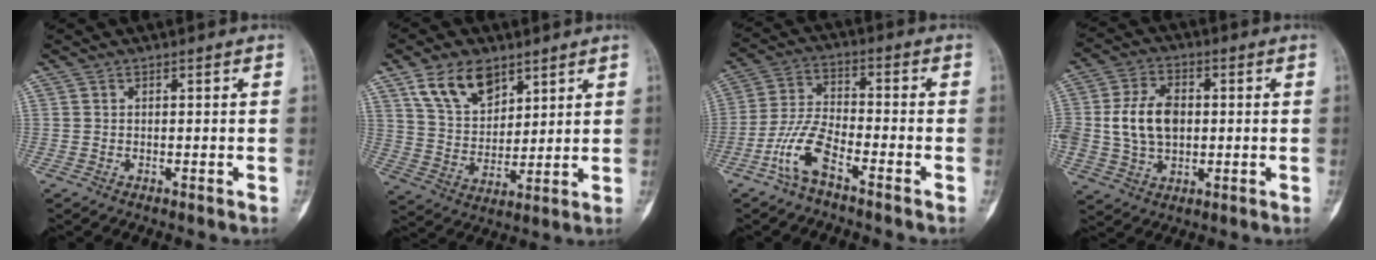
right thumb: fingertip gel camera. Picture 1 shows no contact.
{"total": 11.4, "force": [7.0, 6.6, 6.1], "torque": [-0.090, -0.033, 0.139]}
{"total": 8.4, "force": [-5.0, 2.6, 6.2], "torque": [-0.141, 0.028, -0.106]}
{"total": 10.9, "force": [0.5, 7.4, 7.9], "torque": [-0.134, 0.011, 0.013]}